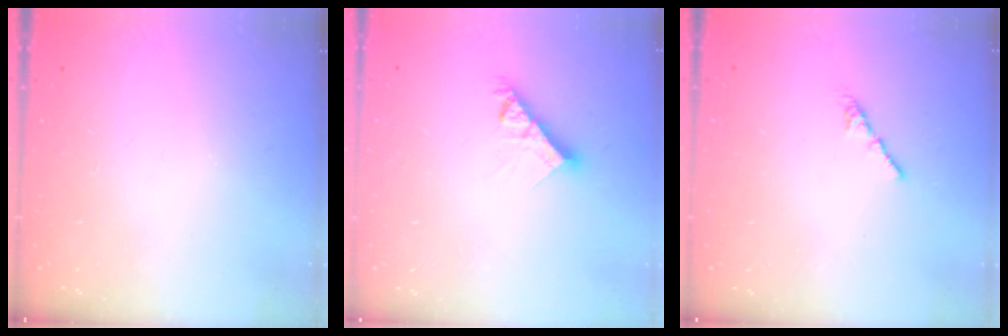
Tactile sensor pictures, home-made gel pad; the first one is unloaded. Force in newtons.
{"total": 7.1, "press": 7.1, "slide": 0.6}
{"total": 2.1, "press": 2.0, "slide": 0.7}